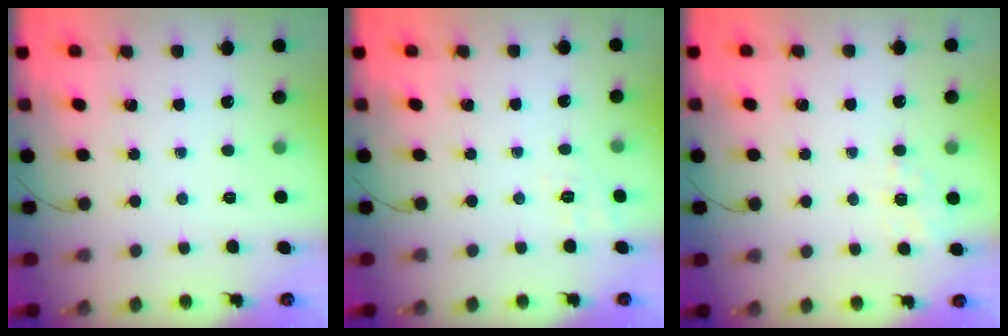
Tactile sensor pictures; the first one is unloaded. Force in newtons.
{"total": 2.5, "press": 1.1, "slide": 2.2}
{"total": 1.4, "press": 0.4, "slide": 1.4}